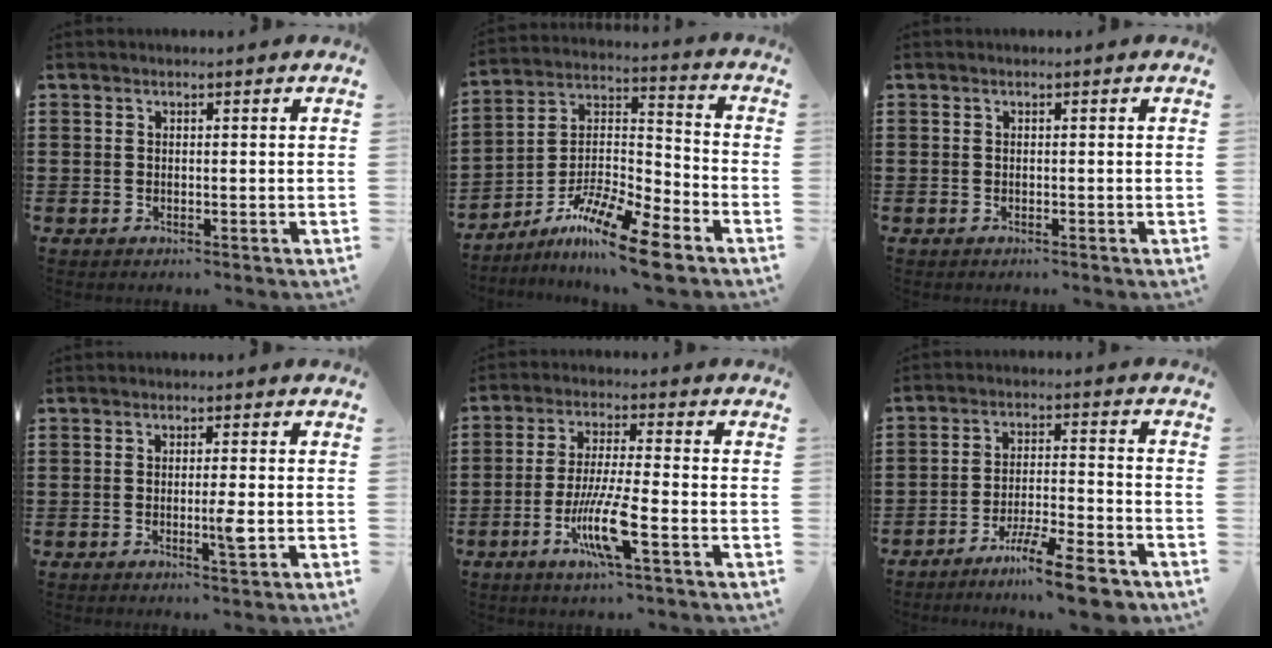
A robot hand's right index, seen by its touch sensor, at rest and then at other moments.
{"total": 11.5, "force": [-9.1, 1.5, 6.9], "torque": [-0.135, 0.017, -0.182]}
{"total": 0.0}
{"total": 3.1, "force": [-0.9, -0.1, 3.0], "torque": [-0.056, -0.011, -0.019]}
{"total": 9.0, "force": [-3.8, 1.0, 8.1], "torque": [-0.171, -0.016, -0.076]}
{"total": 10.0, "force": [-7.7, 0.9, 6.2], "torque": [-0.106, 0.011, -0.143]}